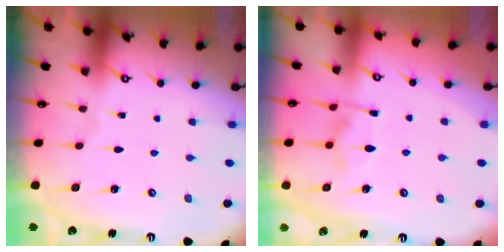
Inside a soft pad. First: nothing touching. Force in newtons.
{"total": 7.7, "press": 7.6, "slide": 1.2}